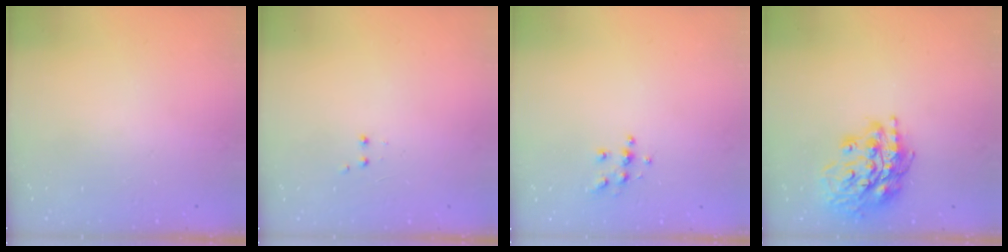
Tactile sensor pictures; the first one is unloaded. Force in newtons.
{"total": 2.0, "press": 1.8, "slide": 0.9}
{"total": 5.3, "press": 5.2, "slide": 0.2}
{"total": 17.5, "press": 17.4, "slide": 1.8}